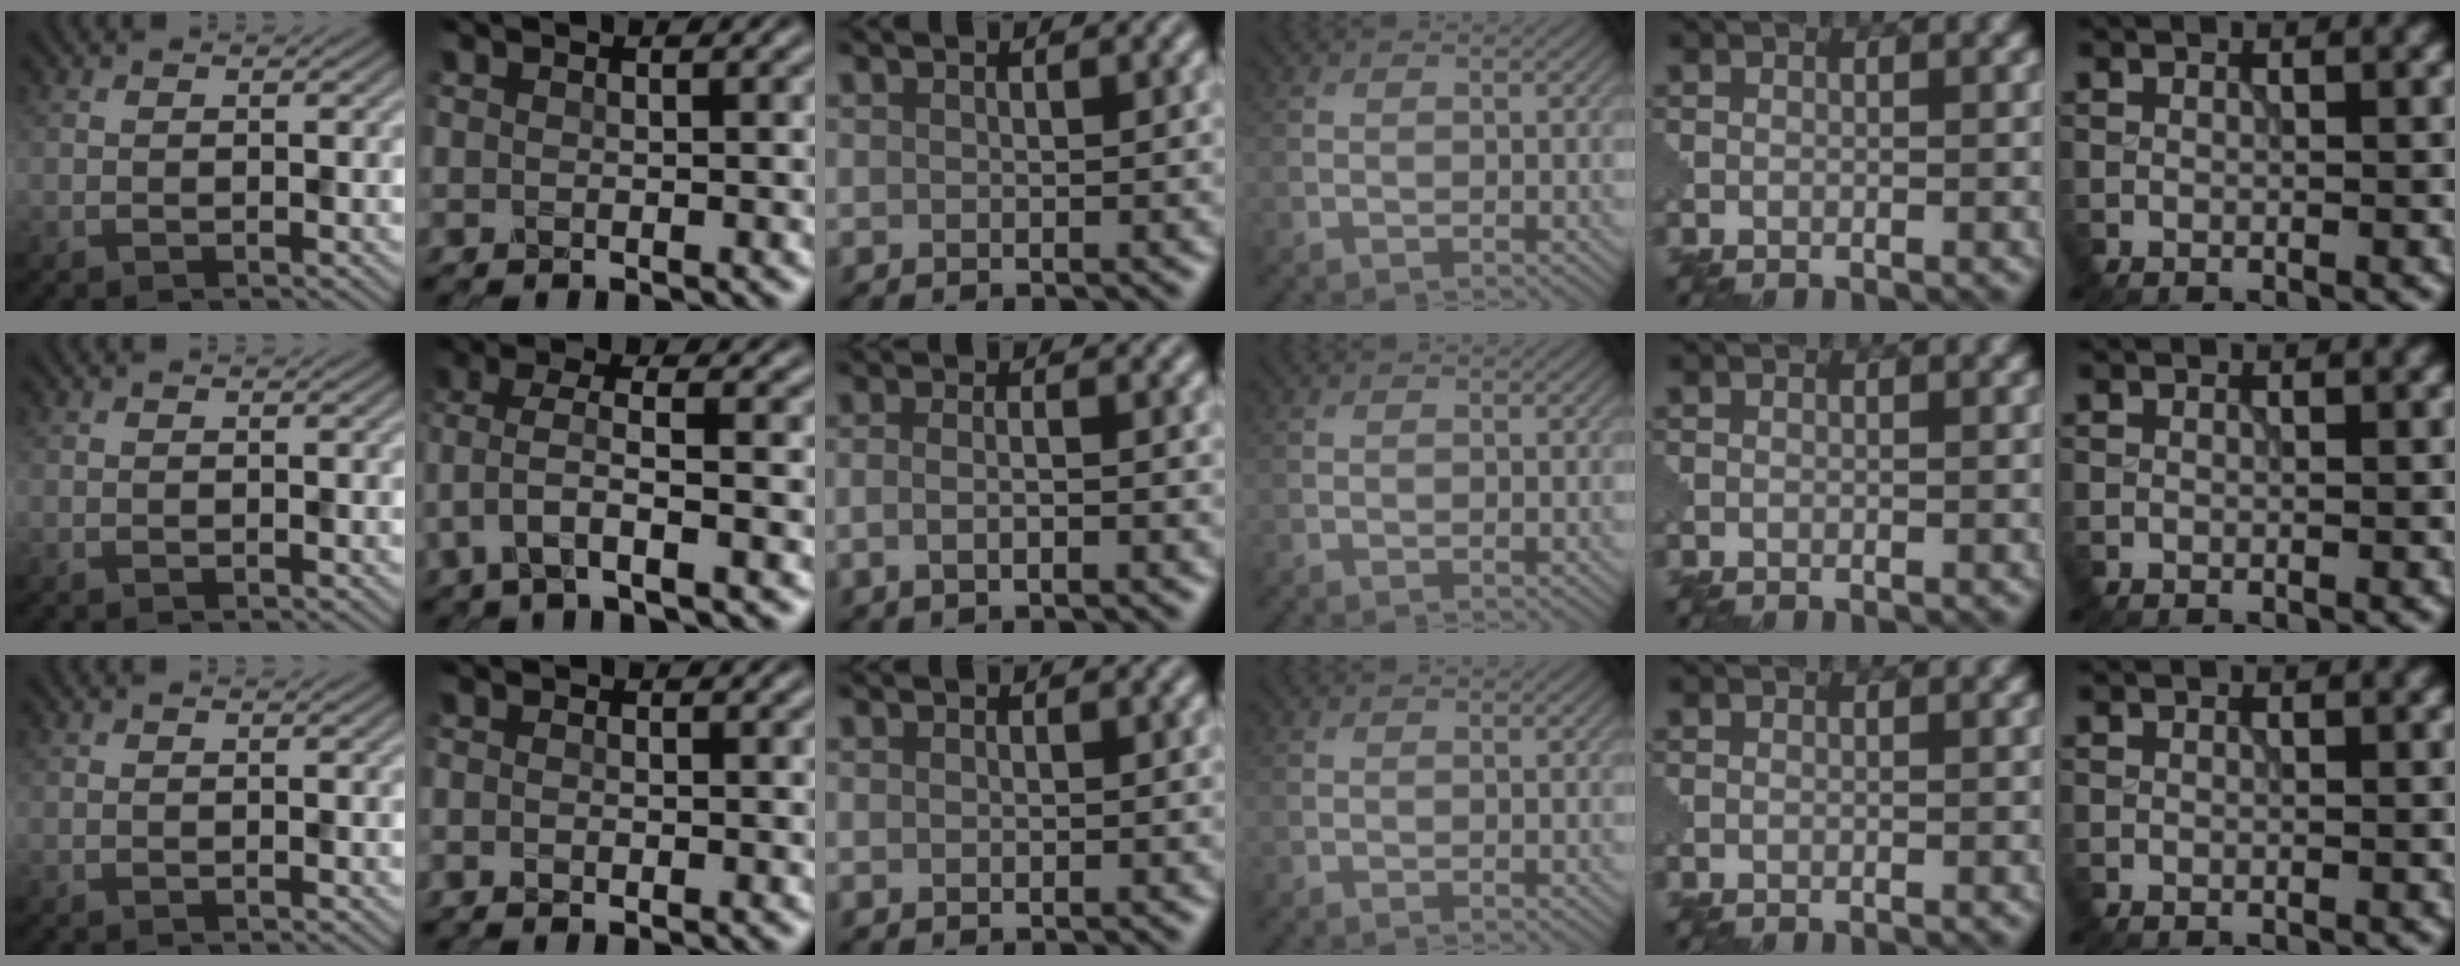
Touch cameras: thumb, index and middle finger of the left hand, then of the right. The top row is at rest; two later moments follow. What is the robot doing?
{"motion": "extract", "object": "pin"}